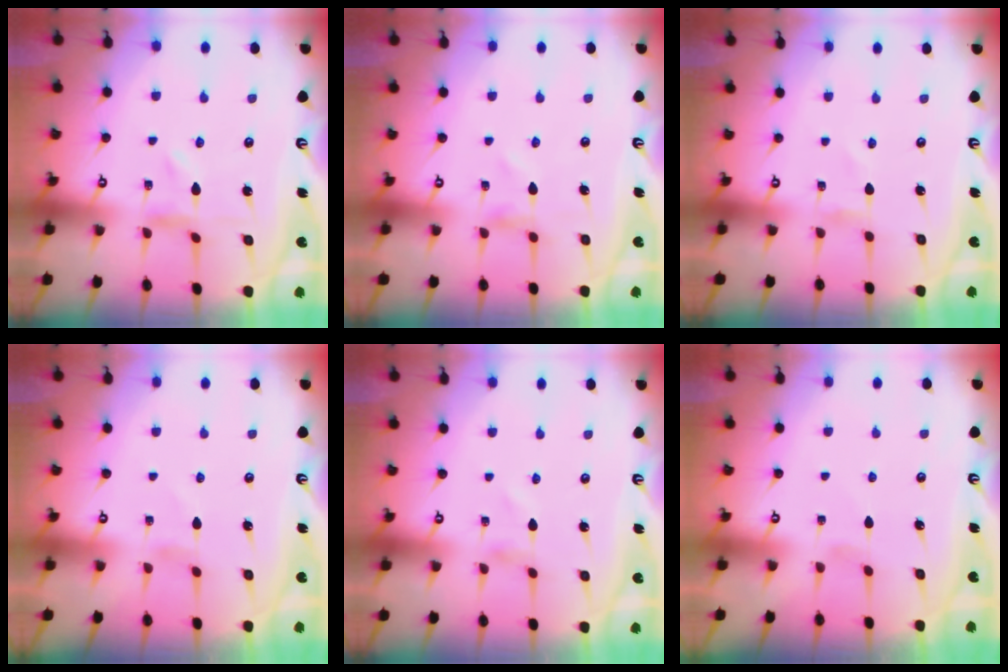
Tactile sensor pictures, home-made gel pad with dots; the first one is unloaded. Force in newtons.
{"total": 2.3, "press": 2.3, "slide": 0.3}
{"total": 0.0}
{"total": 0.6, "press": 0.6, "slide": 0.2}
{"total": 1.4, "press": 1.4, "slide": 0.1}
{"total": 0.0}